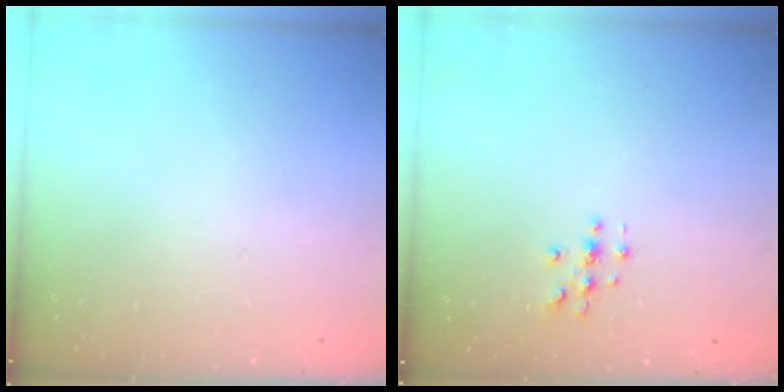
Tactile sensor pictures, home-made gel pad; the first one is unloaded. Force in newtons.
{"total": 2.7, "press": 2.7, "slide": 0.3}